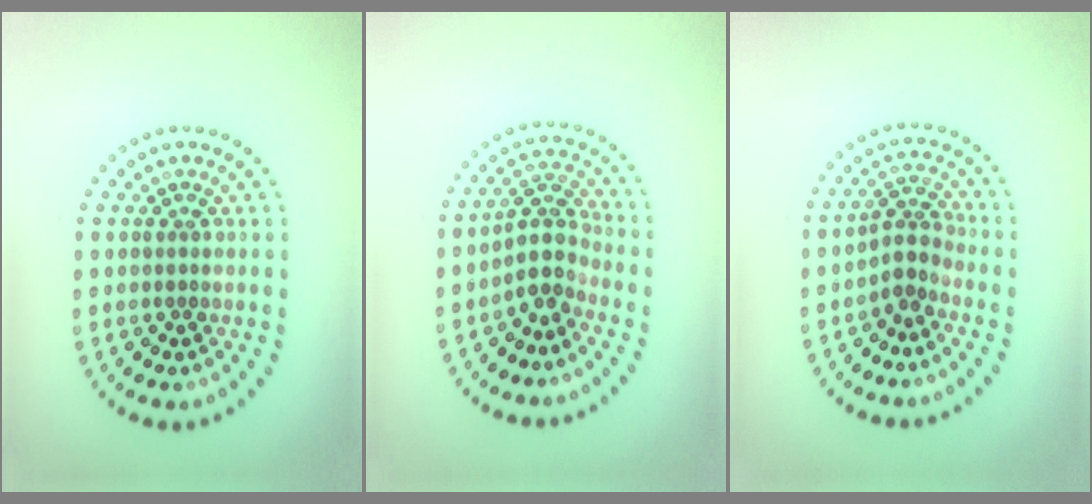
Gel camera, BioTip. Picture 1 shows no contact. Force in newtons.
{"total": 3.2, "press": 2.4, "slide": 2.1}
{"total": 2.2, "press": 1.5, "slide": 1.6}